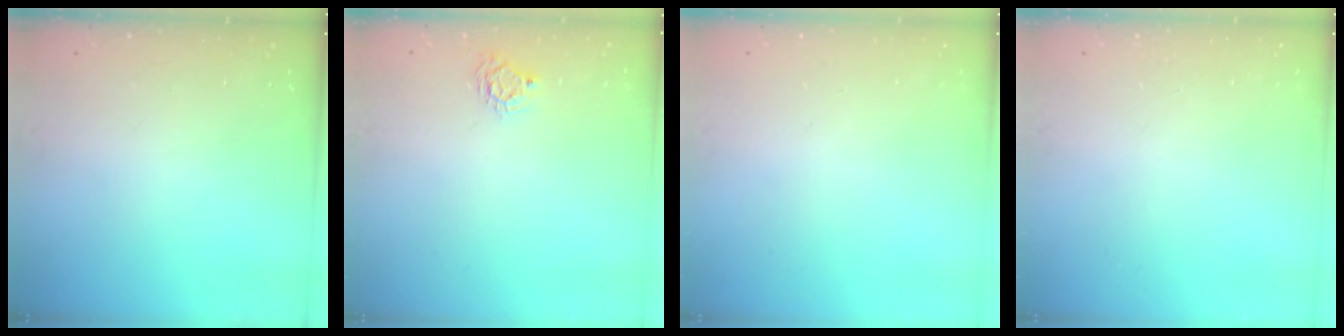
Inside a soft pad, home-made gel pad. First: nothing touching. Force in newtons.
{"total": 5.1, "press": 5.0, "slide": 0.4}
{"total": 0.0}
{"total": 0.0}